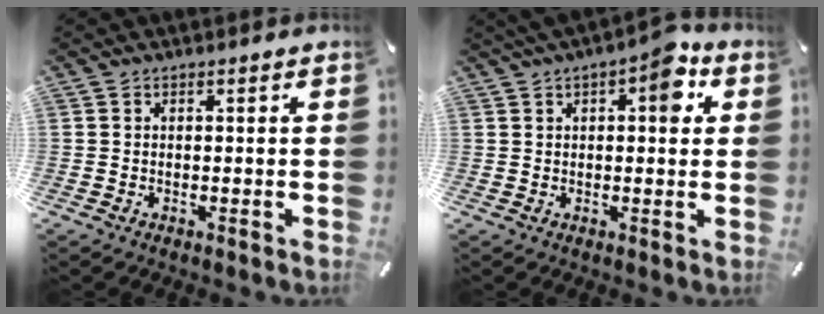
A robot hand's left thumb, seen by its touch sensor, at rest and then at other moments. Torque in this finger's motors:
{"motor_torque": [1.55, 1.64, 0.85, -0.95, 0.32]}